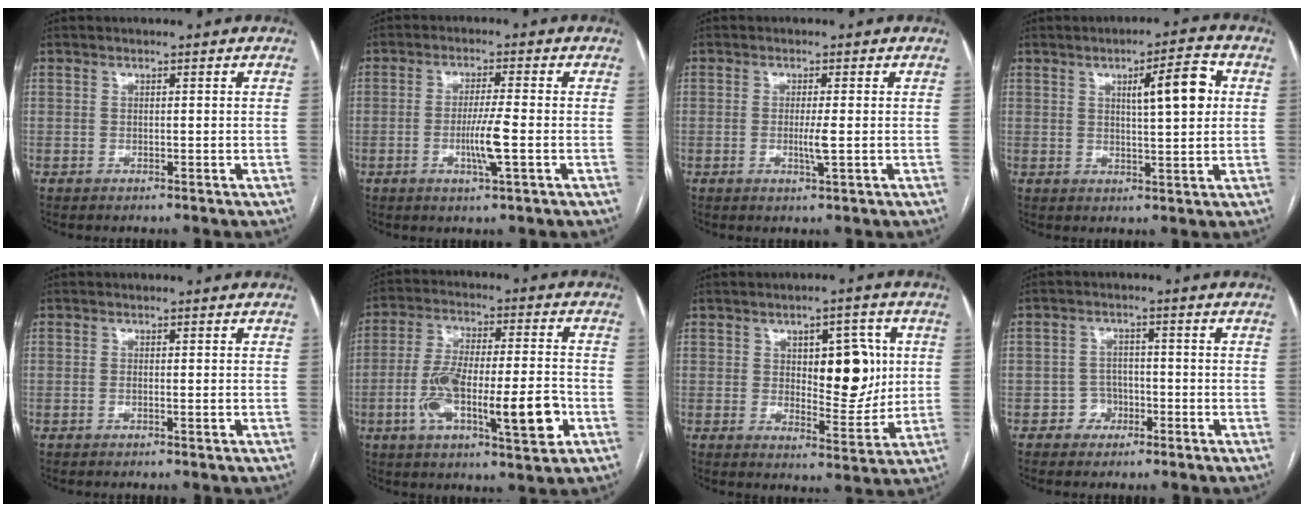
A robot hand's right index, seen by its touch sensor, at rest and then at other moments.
{"total": 5.7, "force": [-1.4, -0.2, 5.5], "torque": [-0.104, -0.011, -0.025]}
{"total": 2.7, "force": [-0.3, -0.1, 2.6], "torque": [-0.052, -0.007, -0.005]}
{"total": 7.8, "force": [2.1, 1.2, 7.4], "torque": [-0.110, 0.010, 0.031]}
{"total": 1.1, "force": [-0.2, 0.3, 1.1], "torque": [-0.019, -0.002, -0.001]}
{"total": 16.1, "force": [-4.7, 3.6, 14.9], "torque": [-0.264, 0.006, -0.072]}
{"total": 9.9, "force": [2.0, 4.1, 8.8], "torque": [-0.111, 0.009, 0.035]}
{"total": 3.2, "force": [-1.5, 2.8, 0.5], "torque": [0.001, 0.014, -0.026]}